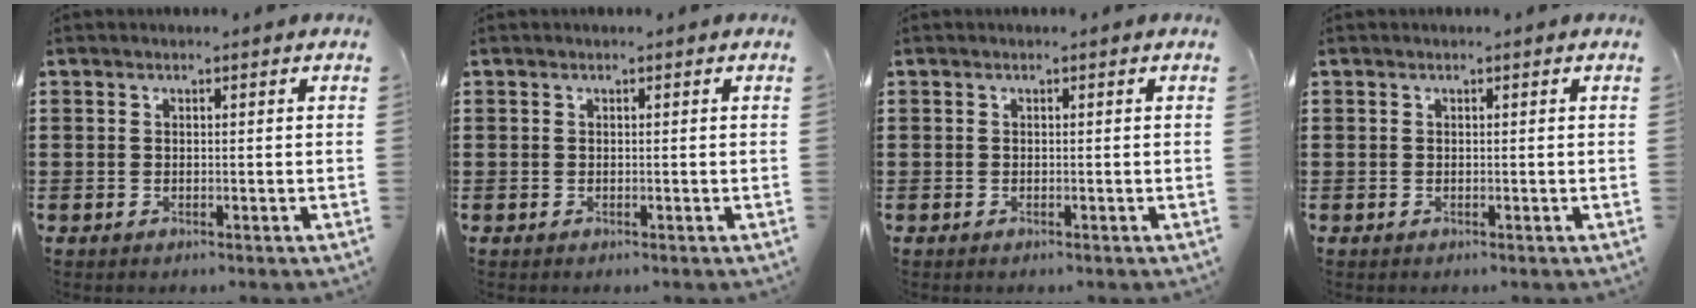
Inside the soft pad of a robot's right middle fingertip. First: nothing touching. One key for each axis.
{"total": 0.0}
{"total": 0.0}
{"total": 0.0}